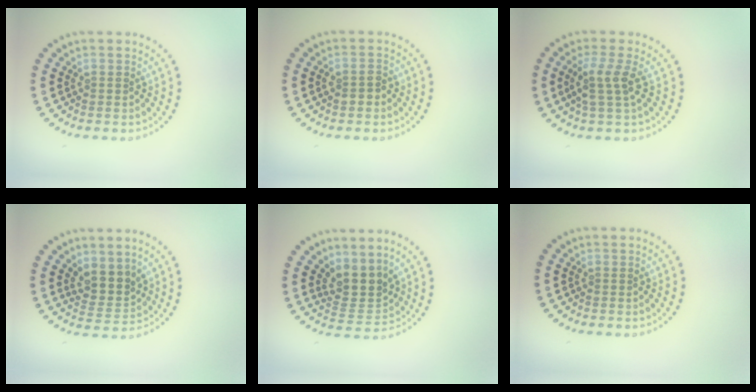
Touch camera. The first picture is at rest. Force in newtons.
{"total": 1.4, "press": 1.4, "slide": 0.4}
{"total": 2.7, "press": 2.0, "slide": 1.8}
{"total": 2.9, "press": 2.4, "slide": 1.7}
{"total": 3.3, "press": 2.5, "slide": 2.1}
{"total": 0.0}